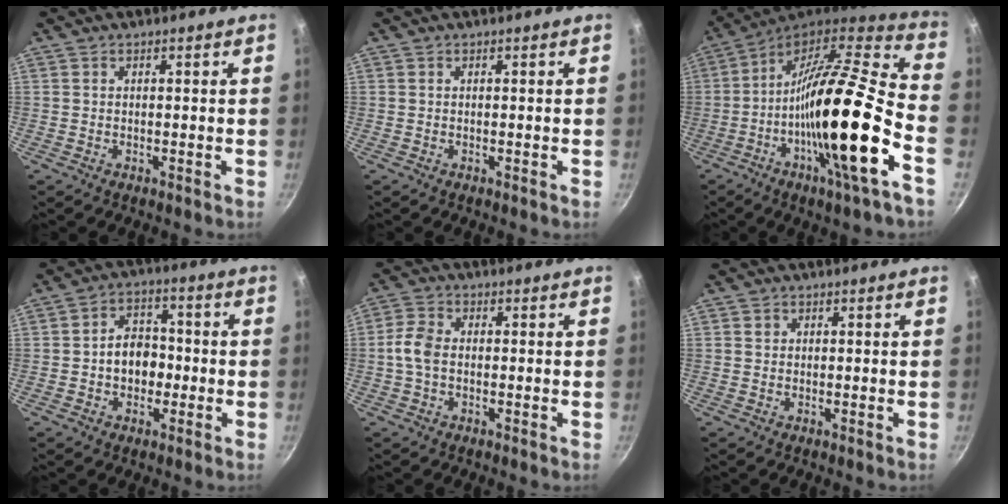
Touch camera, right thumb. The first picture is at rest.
{"total": 0.0}
{"total": 26.1, "force": [-8.1, 4.2, 24.5], "torque": [-0.372, 0.013, -0.154]}
{"total": 7.8, "force": [-1.2, 6.0, 4.8], "torque": [-0.035, 0.022, -0.023]}
{"total": 5.0, "force": [-0.4, 3.3, 3.7], "torque": [-0.080, 0.016, -0.015]}
{"total": 1.1, "force": [0.3, 1.1, 0.3], "torque": [-0.001, 0.003, 0.003]}